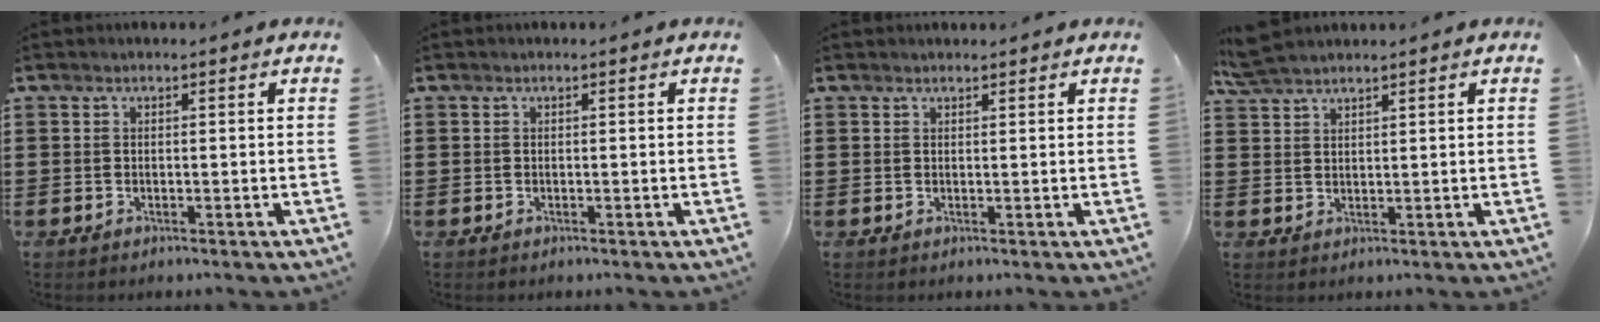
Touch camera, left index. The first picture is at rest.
{"total": 0.0}
{"total": 0.8, "force": [0.8, 0.1, 0.0], "torque": [-0.003, 0.000, 0.017]}
{"total": 3.8, "force": [3.5, 0.7, 1.4], "torque": [-0.036, 0.000, 0.067]}